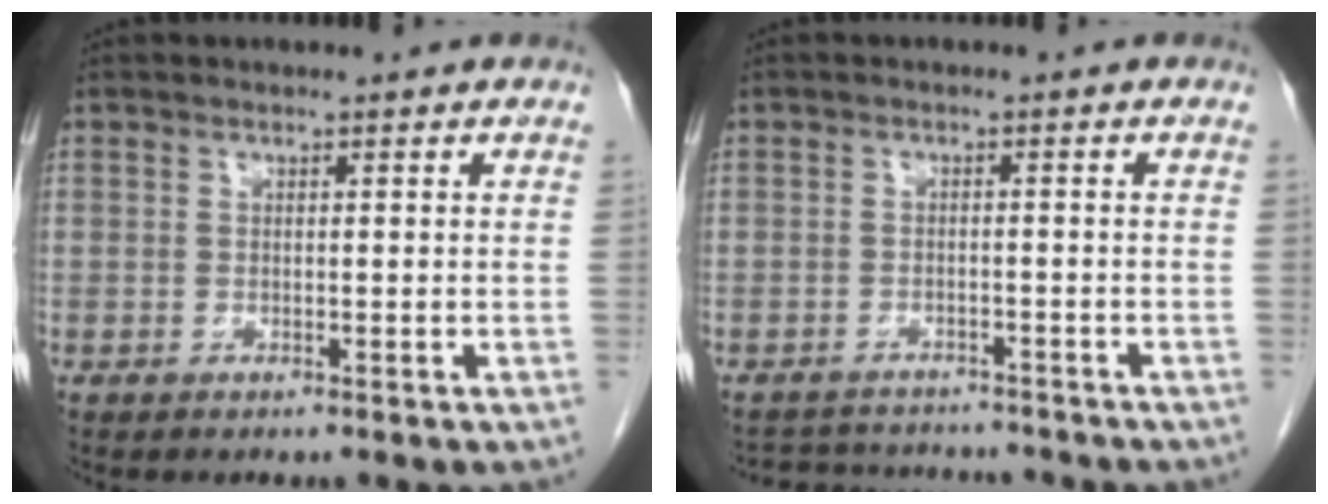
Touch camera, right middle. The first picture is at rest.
{"total": 8.2, "force": [-7.8, 1.8, 1.5], "torque": [-0.026, 0.009, -0.104]}